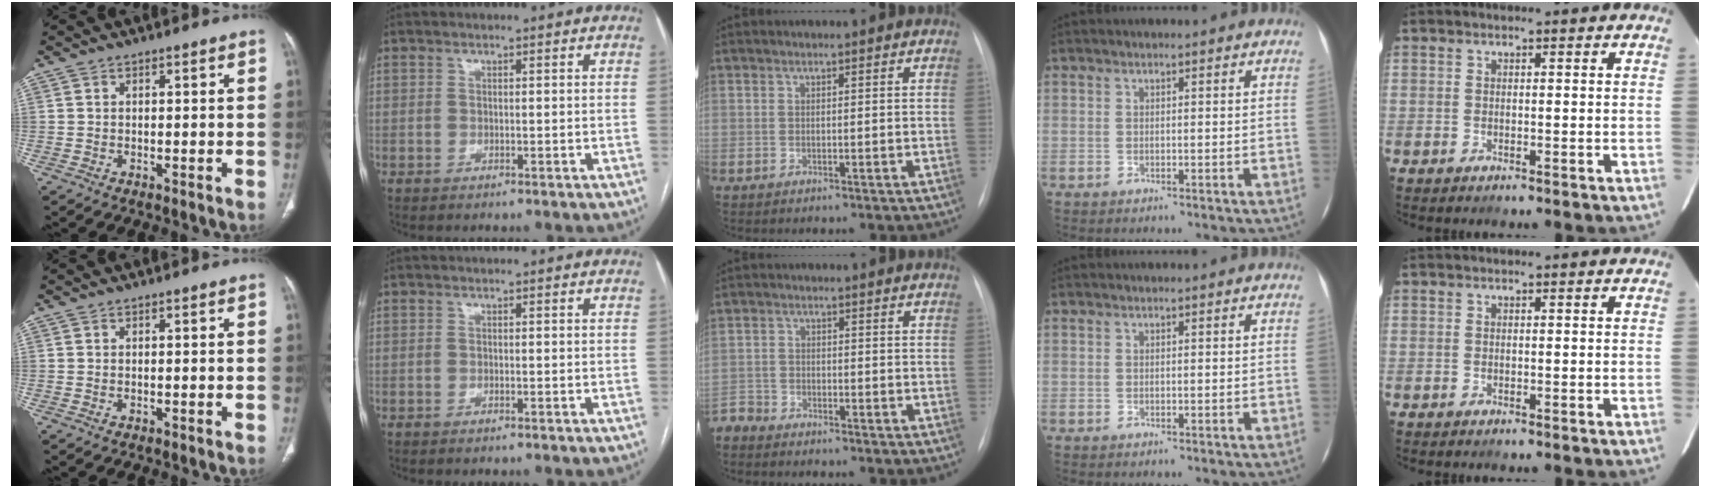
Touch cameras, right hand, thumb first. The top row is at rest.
{"middle": {"total": 3.1, "force": [-3.0, 0.5, -0.5], "torque": [0.015, -0.009, -0.061]}}